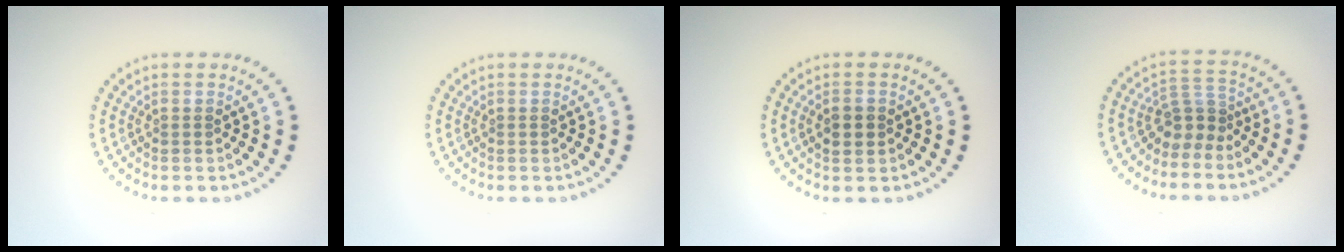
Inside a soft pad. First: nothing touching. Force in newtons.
{"total": 0.0}
{"total": 1.7, "press": 1.7, "slide": 0.3}
{"total": 2.7, "press": 1.8, "slide": 2.0}